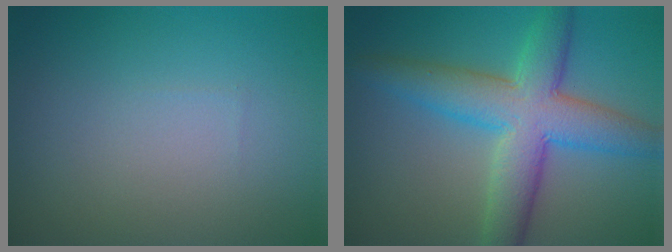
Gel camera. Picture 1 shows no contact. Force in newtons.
{"total": 7.8, "press": 7.8, "slide": 0.2}